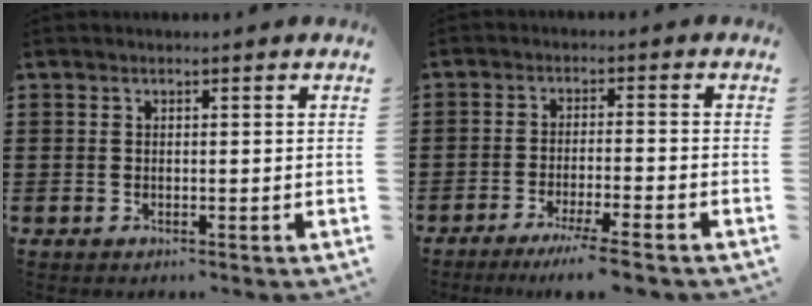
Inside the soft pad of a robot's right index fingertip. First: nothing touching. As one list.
[{"total": 5.2, "force": [-4.1, -0.5, 3.2], "torque": [-0.063, -0.018, -0.078]}]